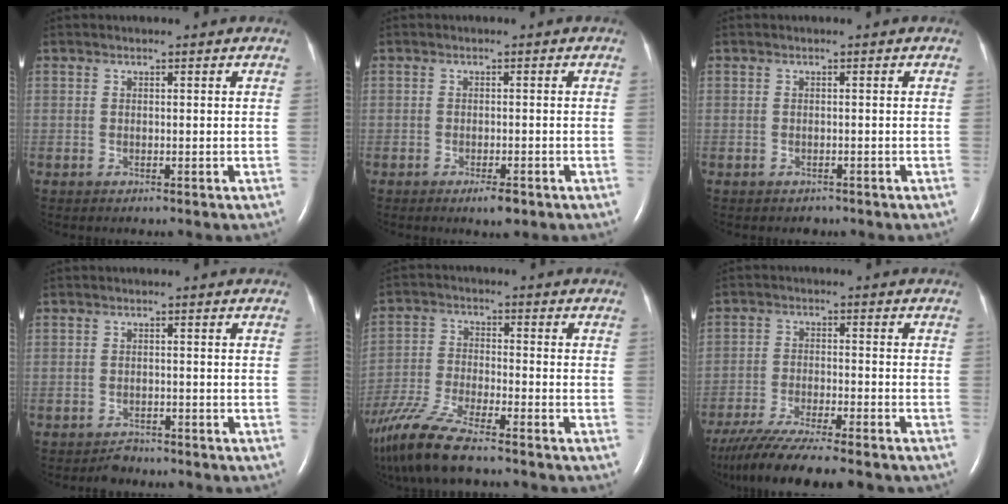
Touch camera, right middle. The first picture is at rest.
{"total": 2.3, "force": [-1.4, 0.6, 1.6], "torque": [-0.026, -0.002, -0.020]}
{"total": 0.9, "force": [-0.7, 0.5, 0.0], "torque": [-0.005, 0.001, -0.009]}
{"total": 1.8, "force": [-1.7, 0.8, -0.1], "torque": [-0.005, -0.001, -0.025]}
{"total": 12.0, "force": [-9.6, 1.4, 7.1], "torque": [-0.148, -0.030, -0.178]}
{"total": 12.9, "force": [-10.9, 0.6, 6.9], "torque": [-0.118, -0.031, -0.173]}